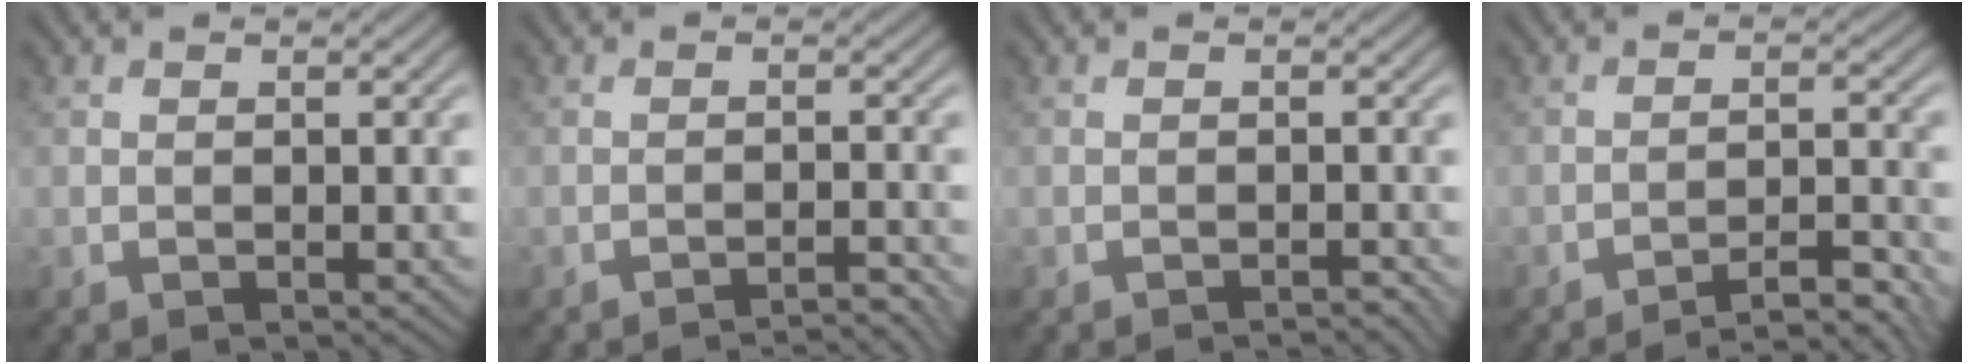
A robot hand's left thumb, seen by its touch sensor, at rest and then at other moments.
{"total": 2.8, "force": [-2.3, 0.2, 1.5], "torque": [-0.015, 0.012, -0.045]}
{"total": 1.0, "force": [-0.9, 0.1, 0.4], "torque": [0.003, 0.007, -0.016]}
{"total": 5.5, "force": [-4.5, 0.6, 3.0], "torque": [-0.043, 0.022, -0.071]}